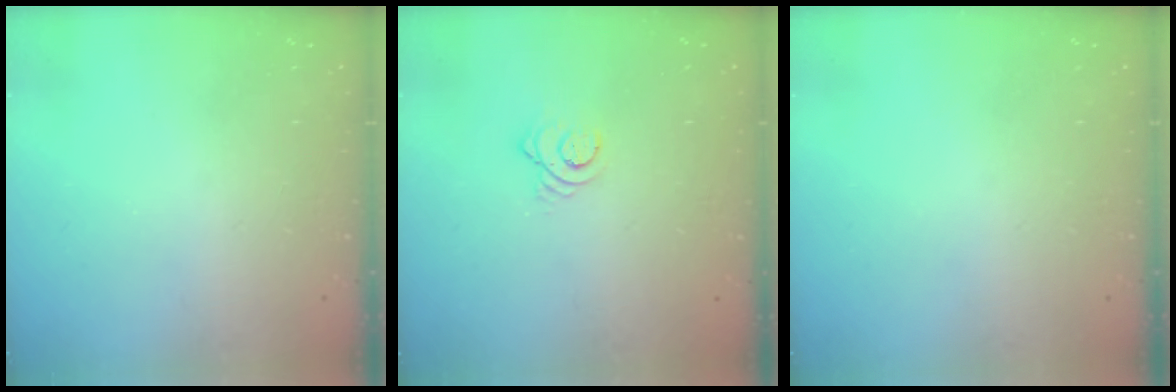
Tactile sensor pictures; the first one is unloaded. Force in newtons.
{"total": 3.0, "press": 3.0, "slide": 0.4}
{"total": 0.0}